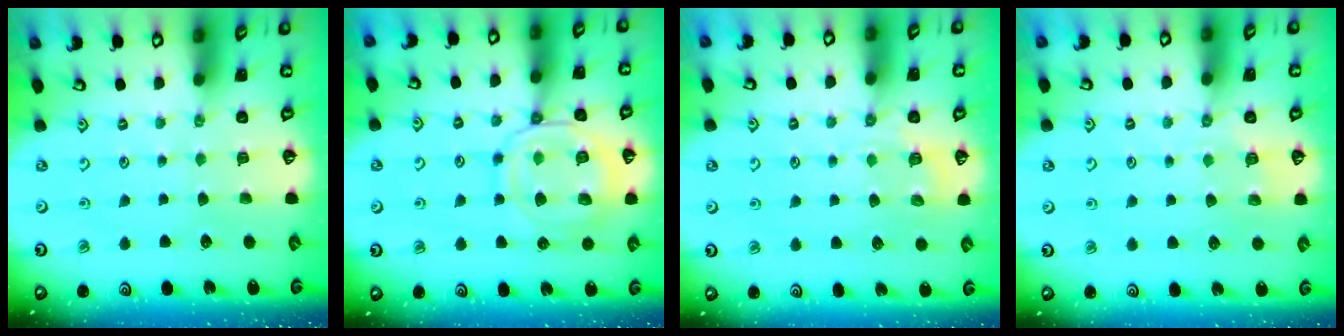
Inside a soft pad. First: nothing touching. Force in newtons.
{"total": 13.9, "press": 13.8, "slide": 1.5}
{"total": 5.1, "press": 4.9, "slide": 1.4}
{"total": 3.0, "press": 2.6, "slide": 1.5}